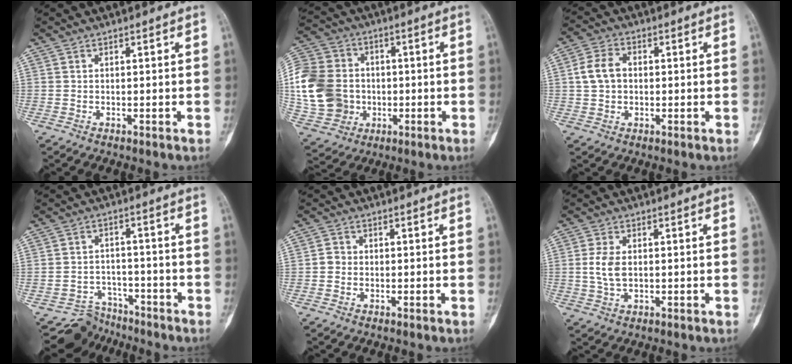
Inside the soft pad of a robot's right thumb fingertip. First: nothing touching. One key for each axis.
{"total": 19.1, "fx": -0.7, "fy": 16.1, "fz": 10.2, "tx": -0.215, "ty": 0.019, "tz": -0.003}
{"total": 5.9, "fx": 0.4, "fy": 4.4, "fz": 3.9, "tx": -0.070, "ty": 0.015, "tz": 0.004}
{"total": 7.0, "fx": -6.2, "fy": 2.6, "fz": -2.2, "tx": 0.053, "ty": 0.071, "tz": -0.103}
{"total": 1.8, "fx": -0.4, "fy": 1.6, "fz": 0.7, "tx": -0.004, "ty": 0.007, "tz": -0.011}
{"total": 4.7, "fx": 0.2, "fy": 2.8, "fz": 3.8, "tx": -0.082, "ty": 0.001, "tz": 0.005}